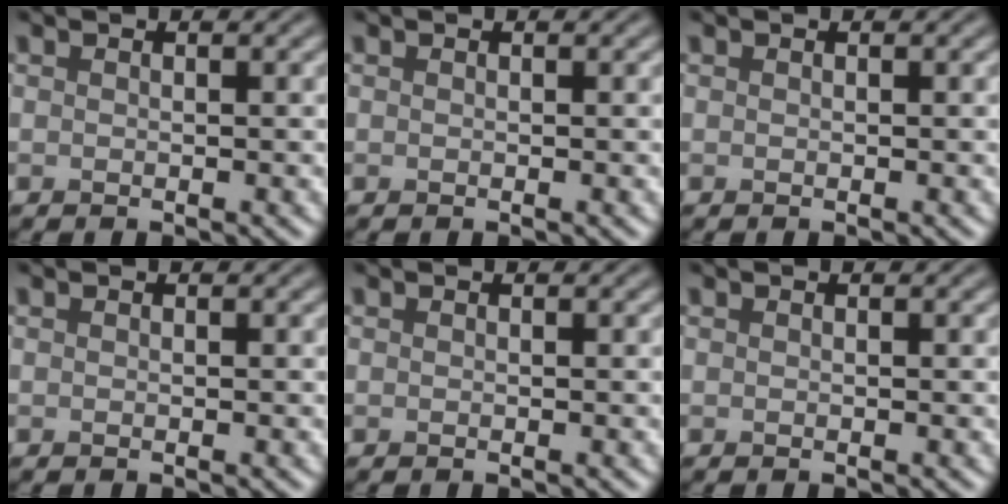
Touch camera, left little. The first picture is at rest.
{"total": 0.0}
{"total": 0.0}
{"total": 0.0}
{"total": 0.0}
{"total": 0.0}